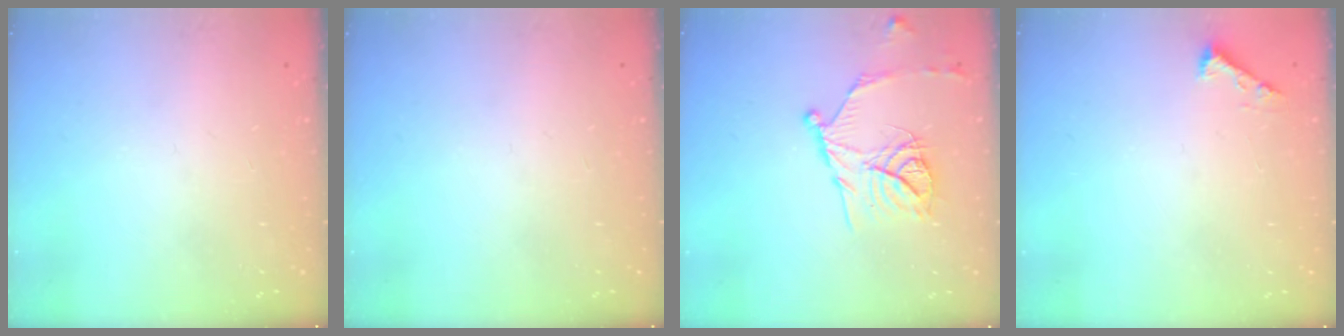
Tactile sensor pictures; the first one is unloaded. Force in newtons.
{"total": 0.0}
{"total": 15.4, "press": 15.3, "slide": 1.5}
{"total": 2.3, "press": 2.3, "slide": 0.3}